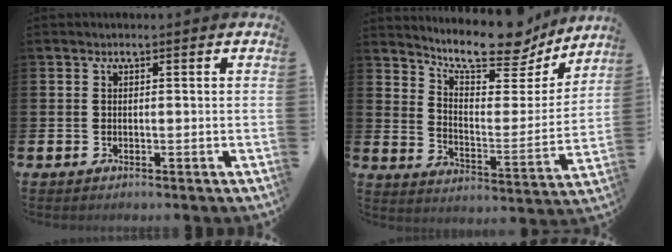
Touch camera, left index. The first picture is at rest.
{"total": 12.1, "force": [10.8, 3.1, 4.4], "torque": [-0.081, -0.081, 0.187]}